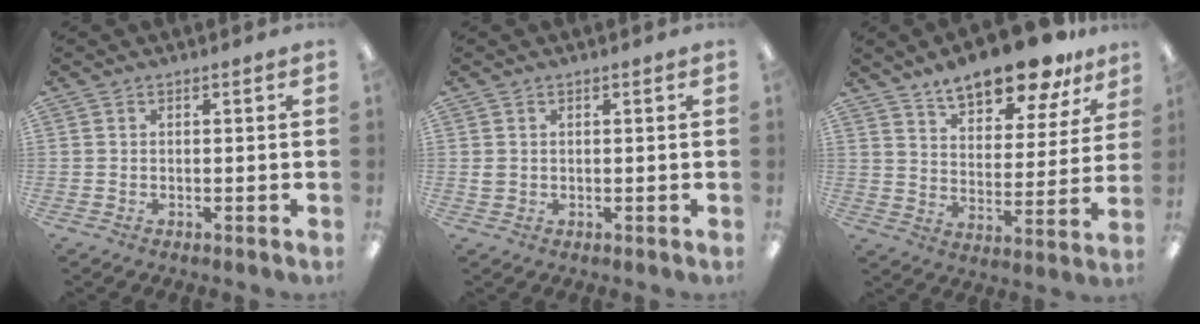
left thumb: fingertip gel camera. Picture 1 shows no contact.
{"total": 1.3, "force": [0.3, 1.1, 0.6], "torque": [-0.014, 0.004, 0.004]}
{"total": 15.7, "force": [13.0, 5.1, 7.0], "torque": [-0.109, -0.084, 0.225]}